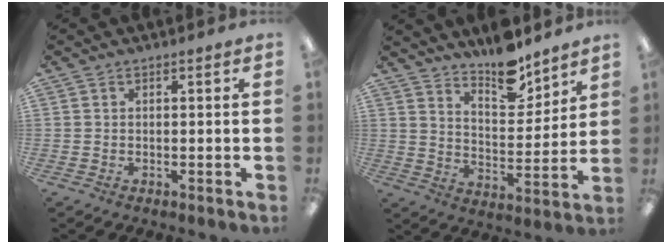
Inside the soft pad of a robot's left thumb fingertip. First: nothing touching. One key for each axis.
{"total": 12.4, "fx": 10.2, "fy": 4.7, "fz": 5.1, "tx": -0.061, "ty": -0.077, "tz": 0.182}